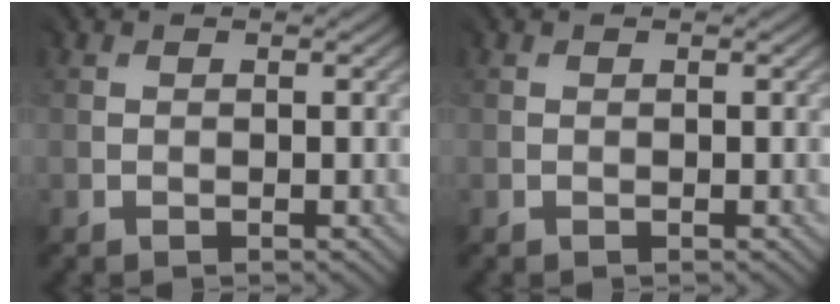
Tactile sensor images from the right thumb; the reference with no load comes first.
{"total": 0.0}